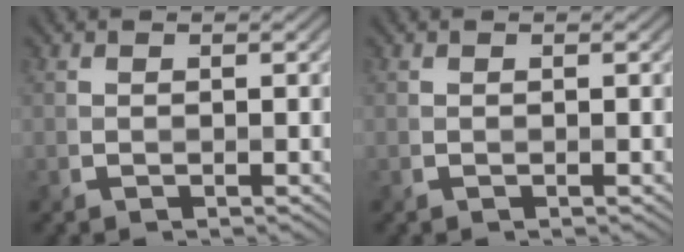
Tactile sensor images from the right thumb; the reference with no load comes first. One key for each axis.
{"total": 0.0}